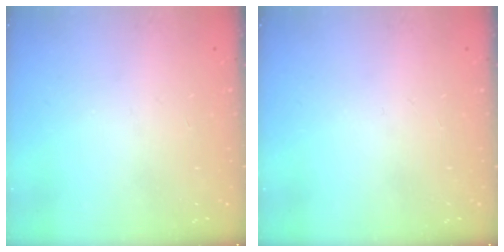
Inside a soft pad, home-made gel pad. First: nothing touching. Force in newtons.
{"total": 0.0}